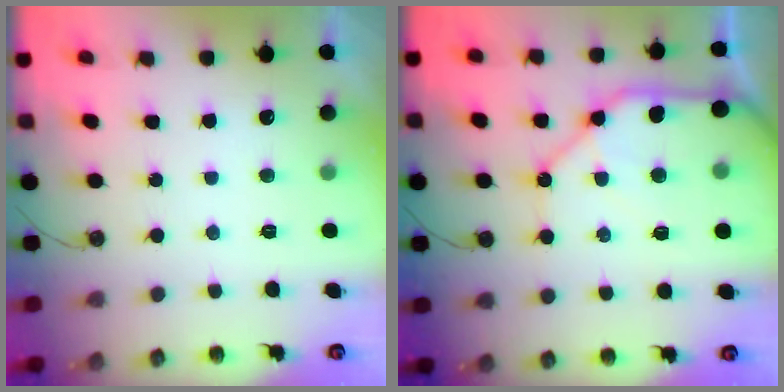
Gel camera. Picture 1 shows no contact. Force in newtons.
{"total": 17.9, "press": 17.8, "slide": 2.5}